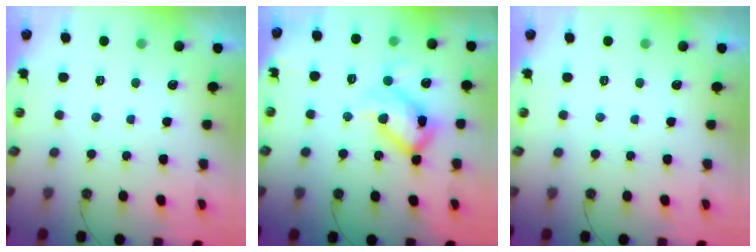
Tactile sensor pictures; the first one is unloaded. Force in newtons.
{"total": 17.9, "press": 17.8, "slide": 1.9}
{"total": 0.0}